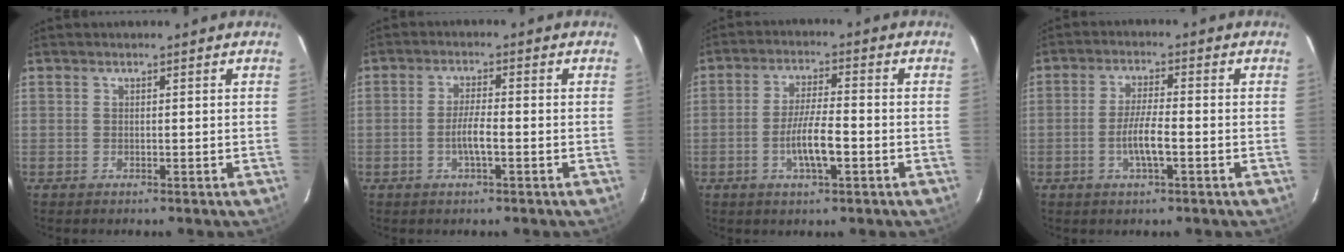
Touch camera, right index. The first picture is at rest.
{"total": 4.0, "force": [-1.3, 0.5, 3.7], "torque": [-0.074, 0.000, -0.024]}
{"total": 7.2, "force": [-2.4, 1.3, 6.6], "torque": [-0.128, -0.003, -0.044]}
{"total": 5.5, "force": [-1.8, 0.8, 5.2], "torque": [-0.102, -0.002, -0.035]}